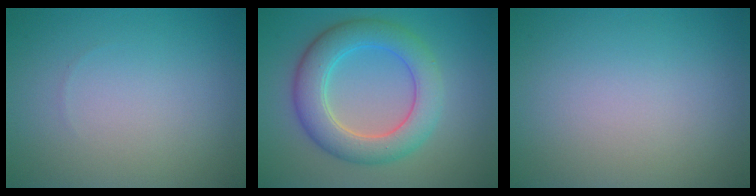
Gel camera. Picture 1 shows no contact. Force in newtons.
{"total": 6.1, "press": 6.1, "slide": 0.1}
{"total": 0.0}